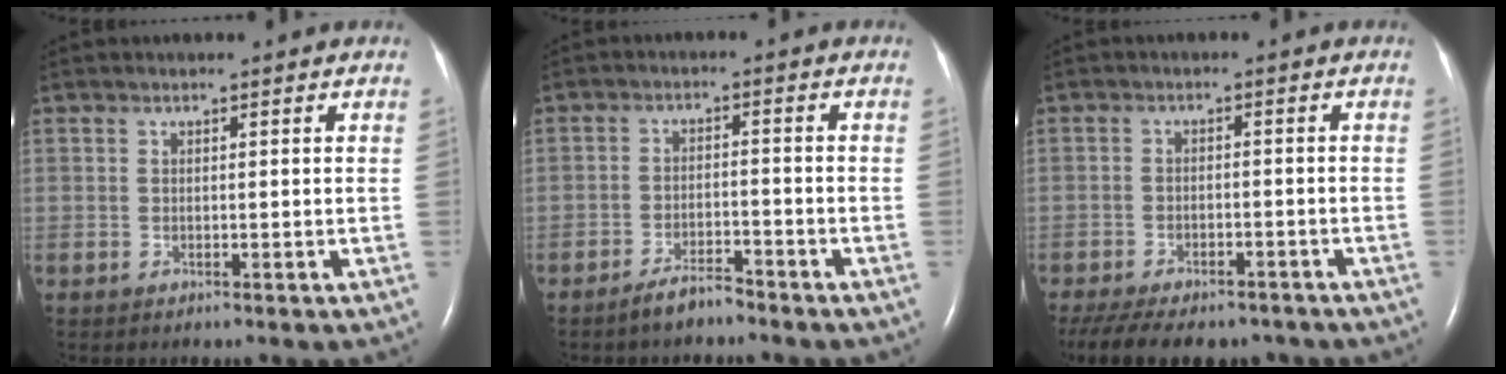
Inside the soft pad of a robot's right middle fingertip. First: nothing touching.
{"total": 3.7, "force": [-3.3, 0.7, 1.5], "torque": [-0.034, -0.004, -0.060]}
{"total": 16.1, "force": [-12.8, 6.7, 7.0], "torque": [-0.179, -0.015, -0.173]}